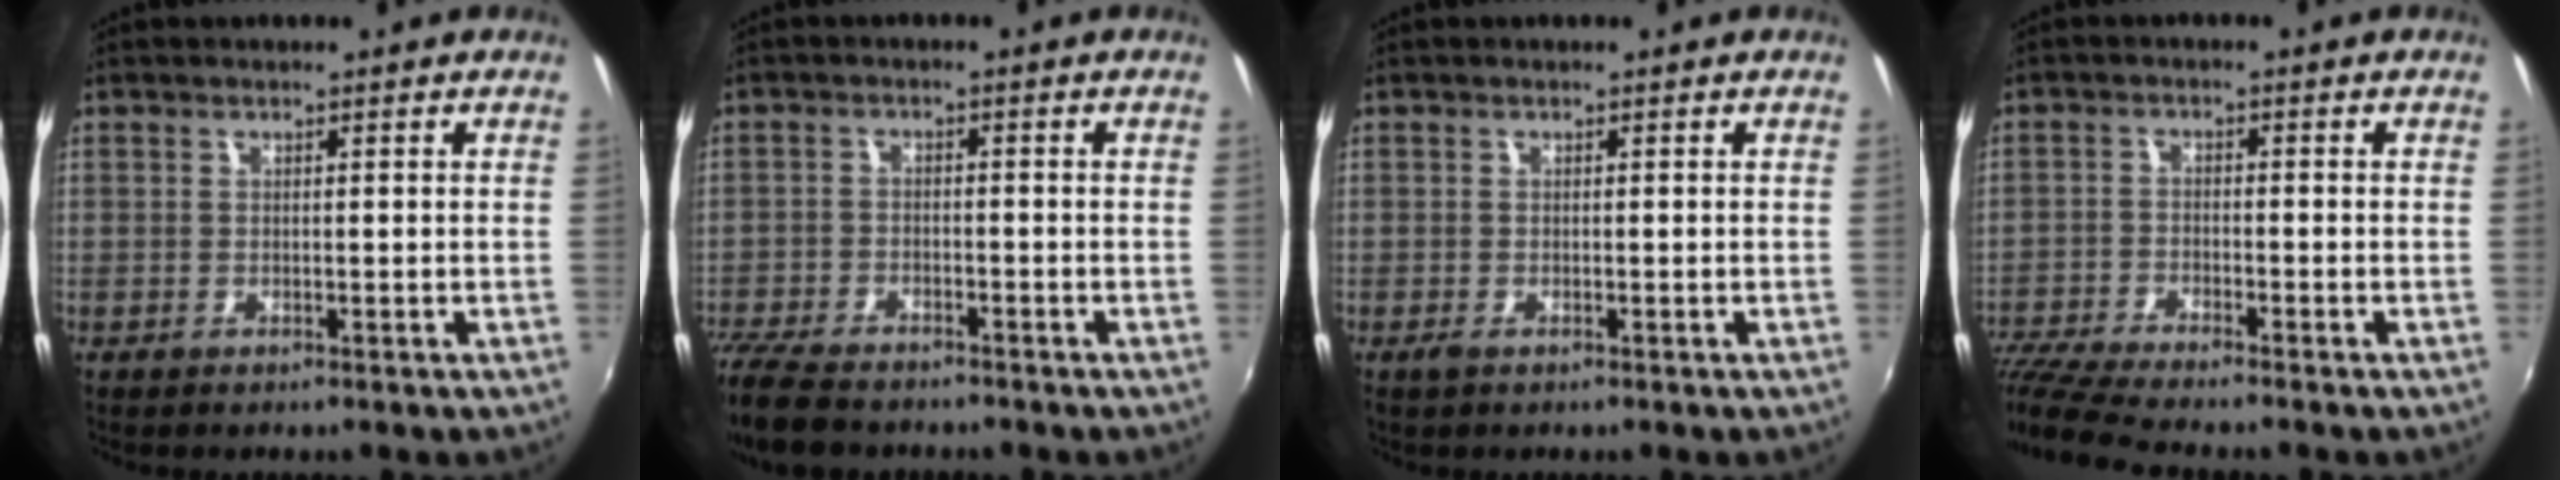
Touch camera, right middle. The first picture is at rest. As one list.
[{"total": 10.7, "force": [-9.0, 3.4, 4.5], "torque": [-0.128, -0.032, -0.166]}, {"total": 0.8, "force": [-0.6, 0.3, 0.5], "torque": [-0.011, -0.003, -0.011]}, {"total": 9.3, "force": [-8.5, 0.1, 3.7], "torque": [-0.098, -0.027, -0.163]}]